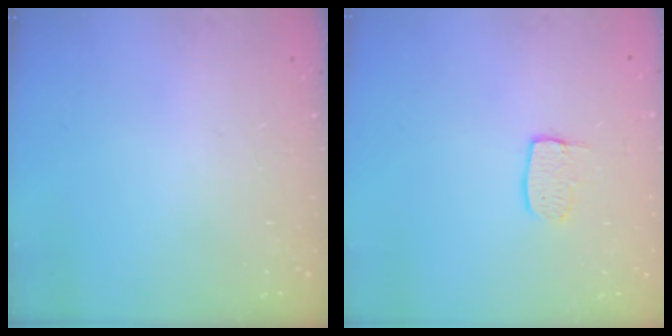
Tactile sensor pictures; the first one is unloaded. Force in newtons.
{"total": 6.0, "press": 6.0, "slide": 0.3}